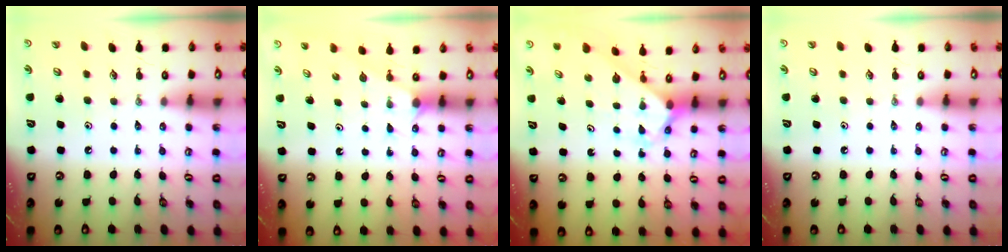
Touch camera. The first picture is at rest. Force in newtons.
{"total": 1.1, "press": 1.1, "slide": 0.2}
{"total": 2.7, "press": 2.7, "slide": 0.2}
{"total": 0.0}